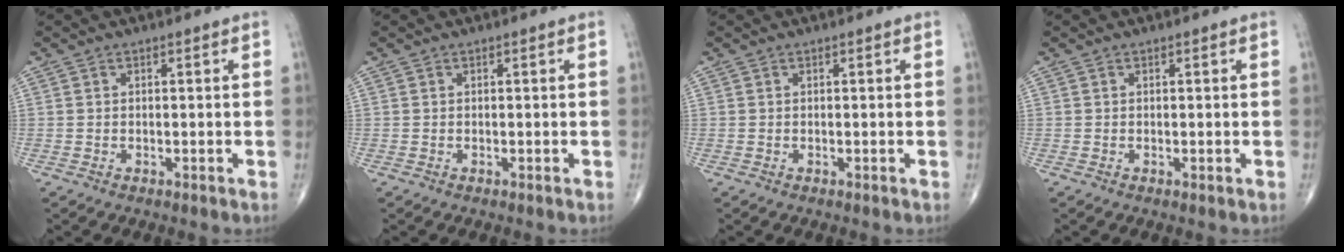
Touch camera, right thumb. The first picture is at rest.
{"total": 0.0}
{"total": 0.0}
{"total": 0.0}